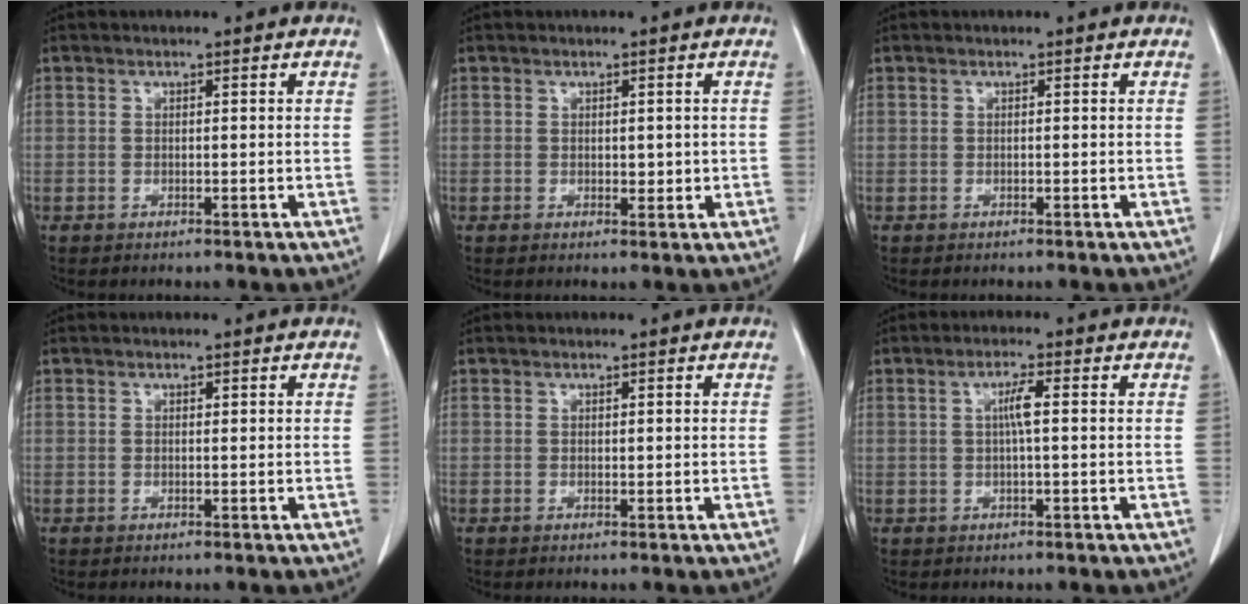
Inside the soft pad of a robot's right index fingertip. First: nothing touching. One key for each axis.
{"total": 1.7, "fx": 0.3, "fy": 1.1, "fz": 1.3, "tx": -0.012, "ty": -0.001, "tz": 0.009}
{"total": 0.0}
{"total": 0.0}
{"total": 0.0}
{"total": 2.9, "fx": 0.4, "fy": 0.3, "fz": 2.9, "tx": -0.056, "ty": 0.003, "tz": 0.006}